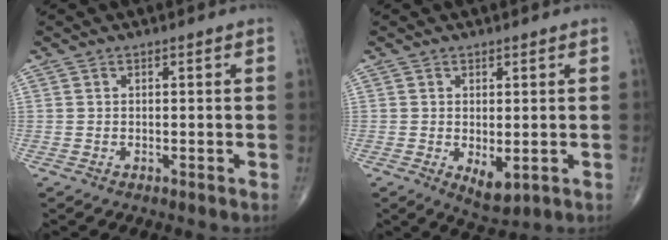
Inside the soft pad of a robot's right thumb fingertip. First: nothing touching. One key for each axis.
{"total": 4.4, "fx": -0.8, "fy": 2.2, "fz": 3.8, "tx": -0.053, "ty": -0.014, "tz": -0.002}